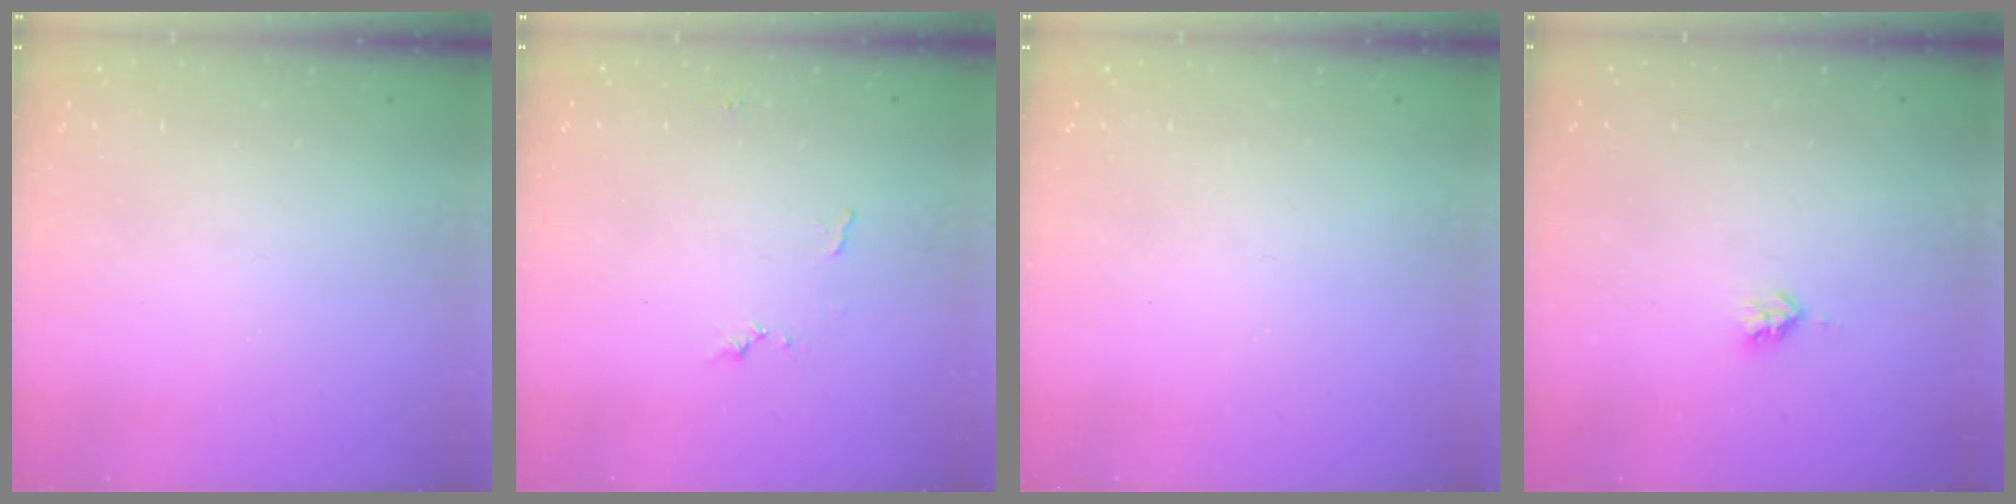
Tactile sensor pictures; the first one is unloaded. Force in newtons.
{"total": 5.9, "press": 5.9, "slide": 0.4}
{"total": 0.0}
{"total": 2.8, "press": 2.8, "slide": 0.2}